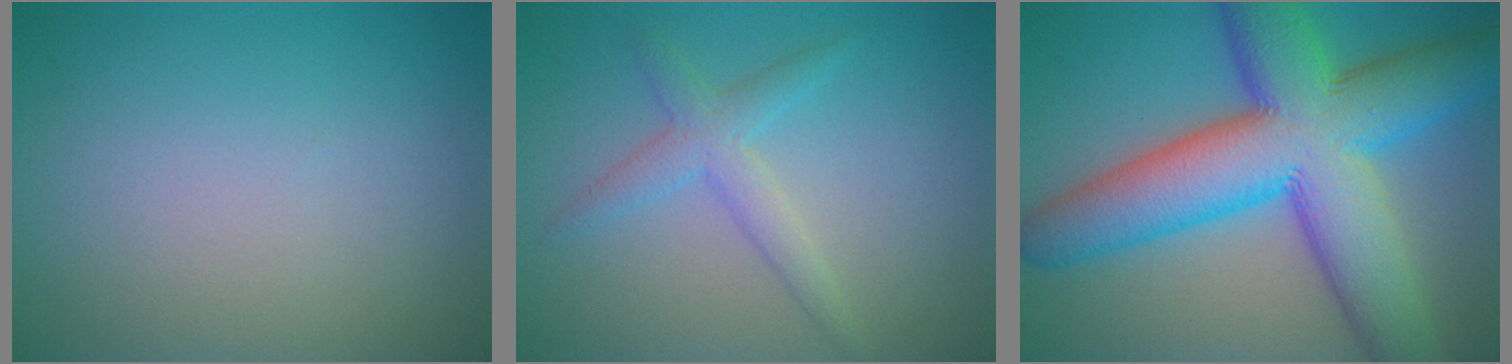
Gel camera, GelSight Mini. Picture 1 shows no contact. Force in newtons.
{"total": 2.5, "press": 2.5, "slide": 0.1}
{"total": 14.2, "press": 14.2, "slide": 0.1}